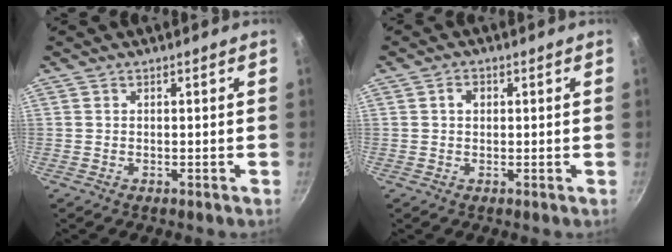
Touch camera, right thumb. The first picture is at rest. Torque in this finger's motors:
{"motor_torque": [-0.48, 0.45, 0.17, 0.10, 0.00]}